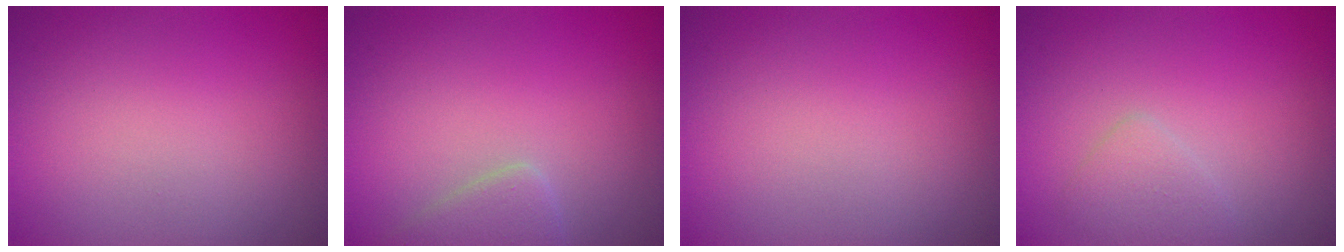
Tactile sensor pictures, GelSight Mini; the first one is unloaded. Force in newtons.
{"total": 2.0, "press": 2.0, "slide": 0.2}
{"total": 0.0}
{"total": 1.5, "press": 1.5, "slide": 0.1}